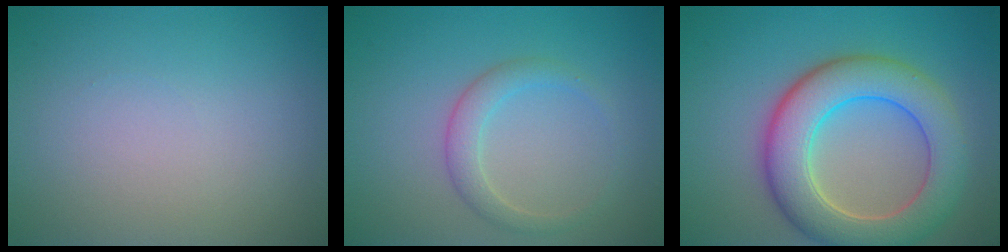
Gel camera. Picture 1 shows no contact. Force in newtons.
{"total": 2.2, "press": 2.2, "slide": 0.1}
{"total": 8.3, "press": 8.3, "slide": 0.7}